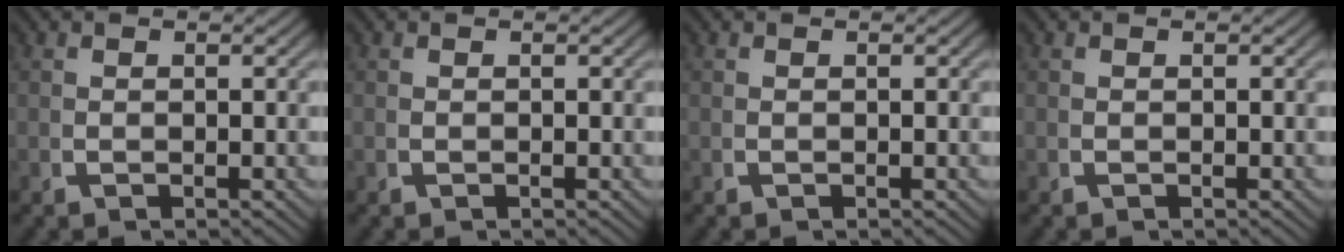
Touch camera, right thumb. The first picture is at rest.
{"total": 0.0}
{"total": 0.0}
{"total": 0.0}